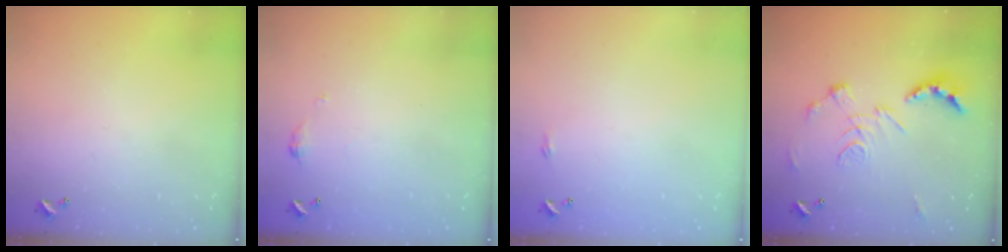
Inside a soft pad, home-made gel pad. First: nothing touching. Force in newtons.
{"total": 3.5, "press": 3.5, "slide": 0.6}
{"total": 2.2, "press": 2.1, "slide": 0.4}
{"total": 2.9, "press": 2.3, "slide": 1.7}